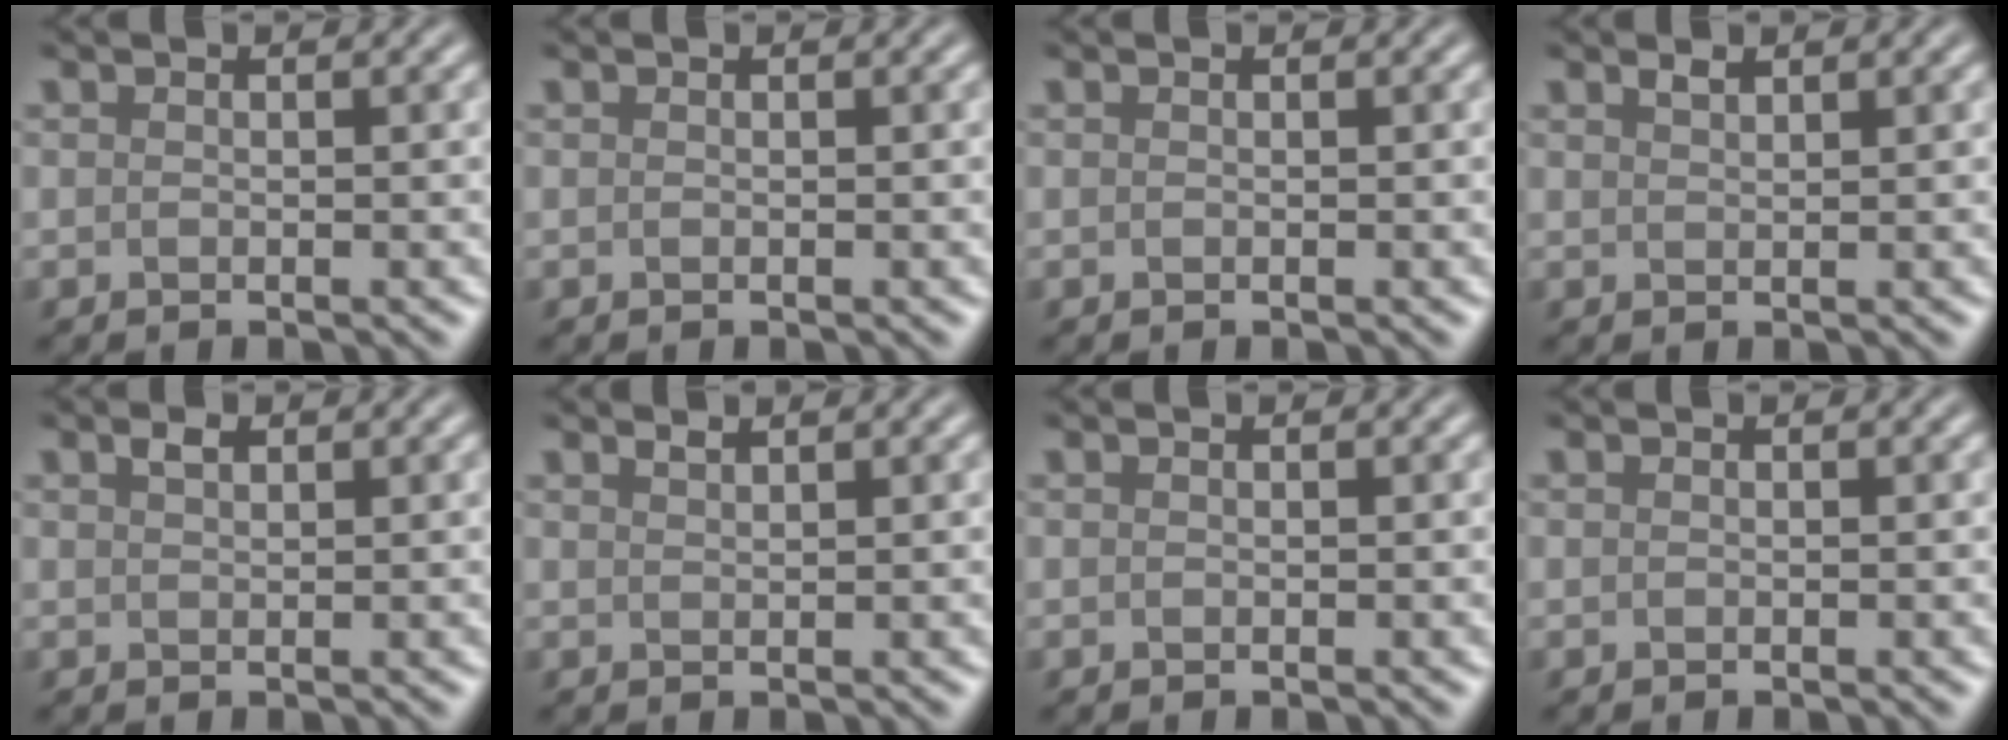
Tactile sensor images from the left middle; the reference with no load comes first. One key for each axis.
{"total": 0.0}
{"total": 0.0}
{"total": 0.8, "fx": 0.8, "fy": 0.1, "fz": 0.3, "tx": -0.010, "ty": 0.004, "tz": 0.017}
{"total": 1.0, "fx": 0.8, "fy": 0.3, "fz": 0.6, "tx": -0.015, "ty": 0.006, "tz": 0.015}
{"total": 0.7, "fx": 0.7, "fy": -0.2, "fz": 0.1, "tx": -0.005, "ty": 0.002, "tz": 0.018}
{"total": 0.0}
{"total": 0.0}